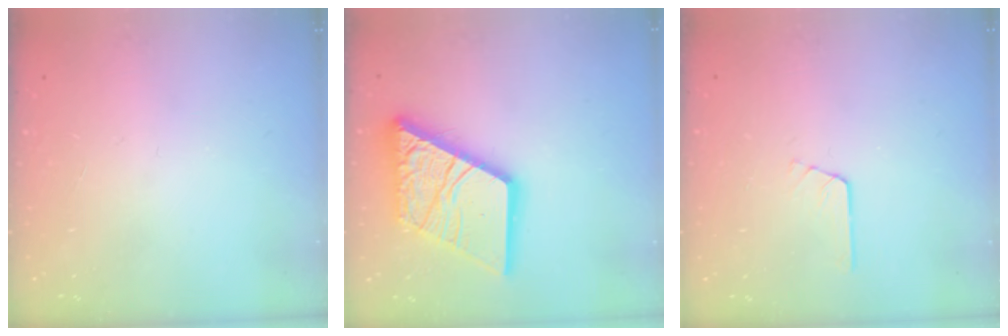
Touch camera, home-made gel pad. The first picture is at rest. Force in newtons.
{"total": 21.8, "press": 21.7, "slide": 2.6}
{"total": 2.7, "press": 2.7, "slide": 0.2}